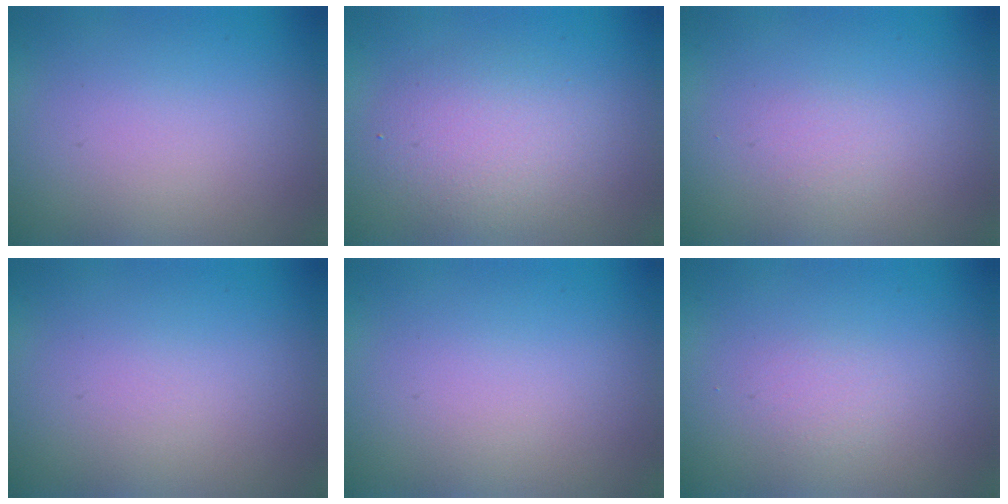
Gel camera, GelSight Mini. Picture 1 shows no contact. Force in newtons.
{"total": 3.5, "press": 3.5, "slide": 0.2}
{"total": 0.6, "press": 0.6, "slide": 0.0}
{"total": 0.0}
{"total": 0.0}
{"total": 0.8, "press": 0.8, "slide": 0.1}